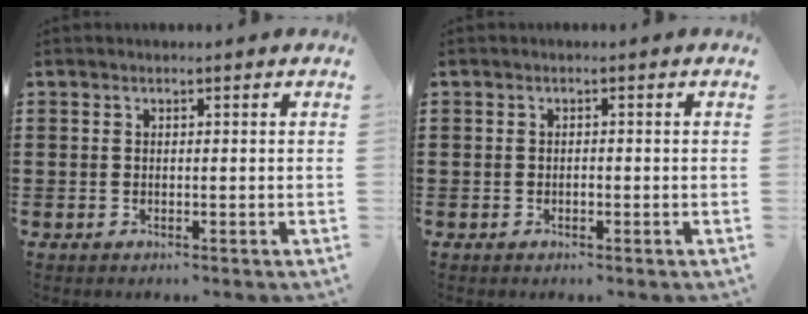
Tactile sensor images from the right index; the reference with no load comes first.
{"total": 0.6, "force": [-0.2, 0.3, 0.5], "torque": [-0.009, -0.002, -0.003]}